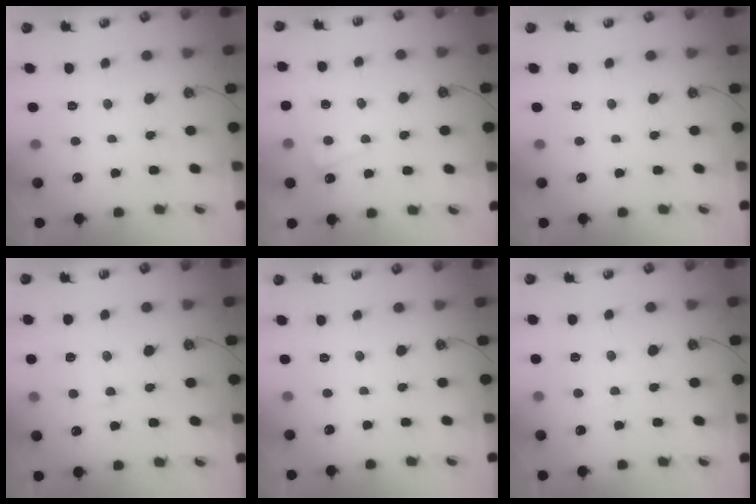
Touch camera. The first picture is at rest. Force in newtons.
{"total": 0.0}
{"total": 0.0}
{"total": 1.8, "press": 1.5, "slide": 1.0}
{"total": 0.0}
{"total": 1.1, "press": 1.0, "slide": 0.5}